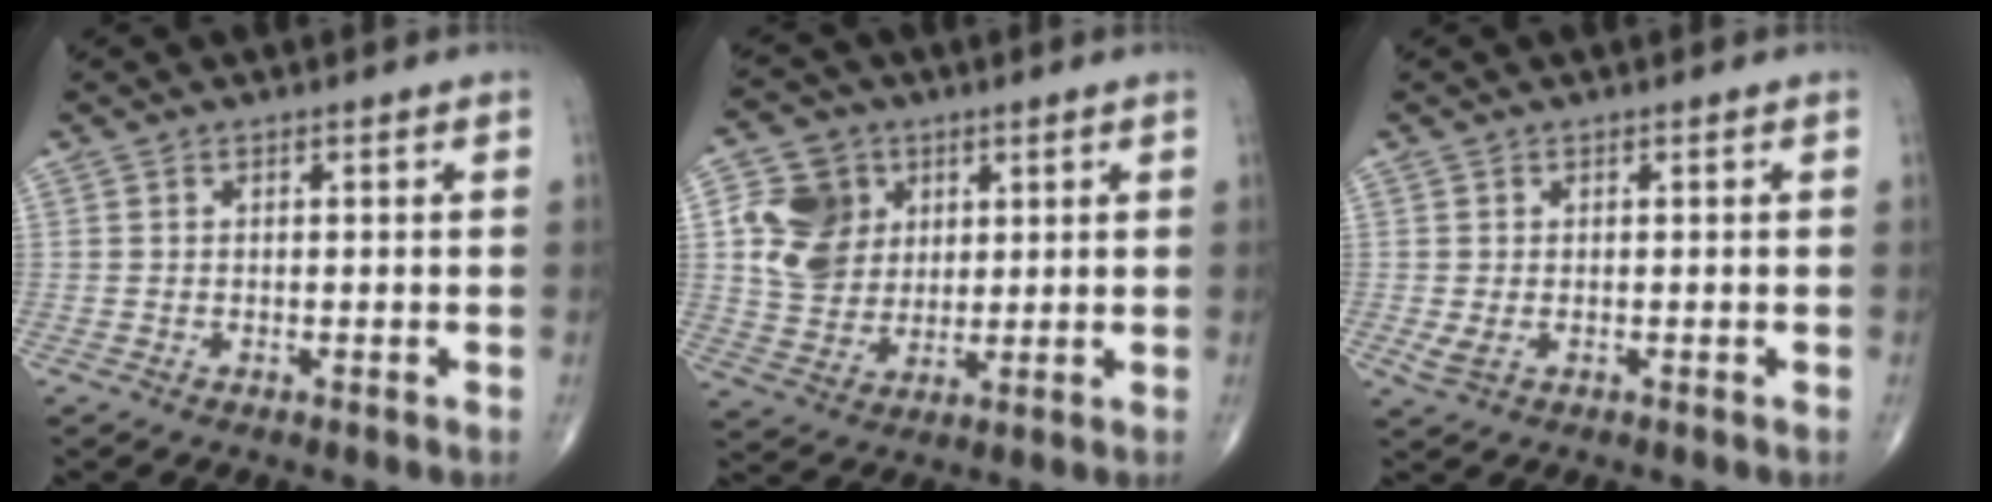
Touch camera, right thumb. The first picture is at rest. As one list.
[{"total": 11.1, "force": [3.2, 9.4, 5.0], "torque": [-0.058, -0.007, 0.063]}, {"total": 1.9, "force": [-0.2, 1.1, 1.6], "torque": [-0.036, -0.004, 0.001]}]